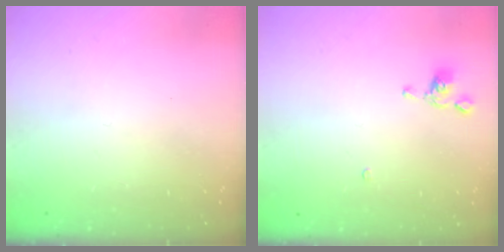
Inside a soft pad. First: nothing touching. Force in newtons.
{"total": 1.1, "press": 1.1, "slide": 0.3}